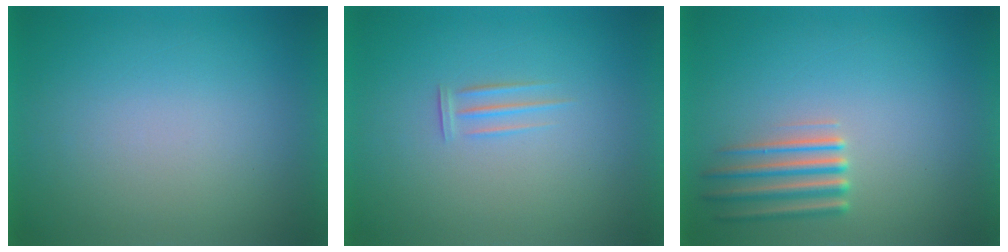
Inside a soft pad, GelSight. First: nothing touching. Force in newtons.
{"total": 1.9}
{"total": 2.3}